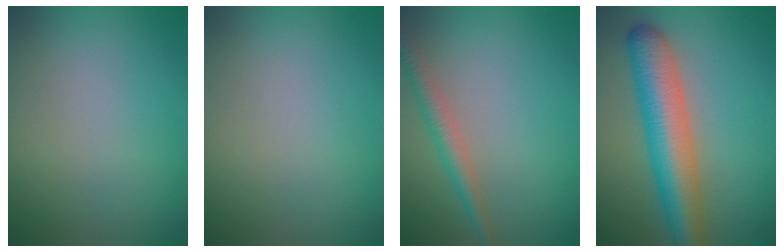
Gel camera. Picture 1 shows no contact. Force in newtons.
{"total": 0.0}
{"total": 2.5, "press": 2.5, "slide": 0.1}
{"total": 7.5, "press": 7.5, "slide": 0.3}